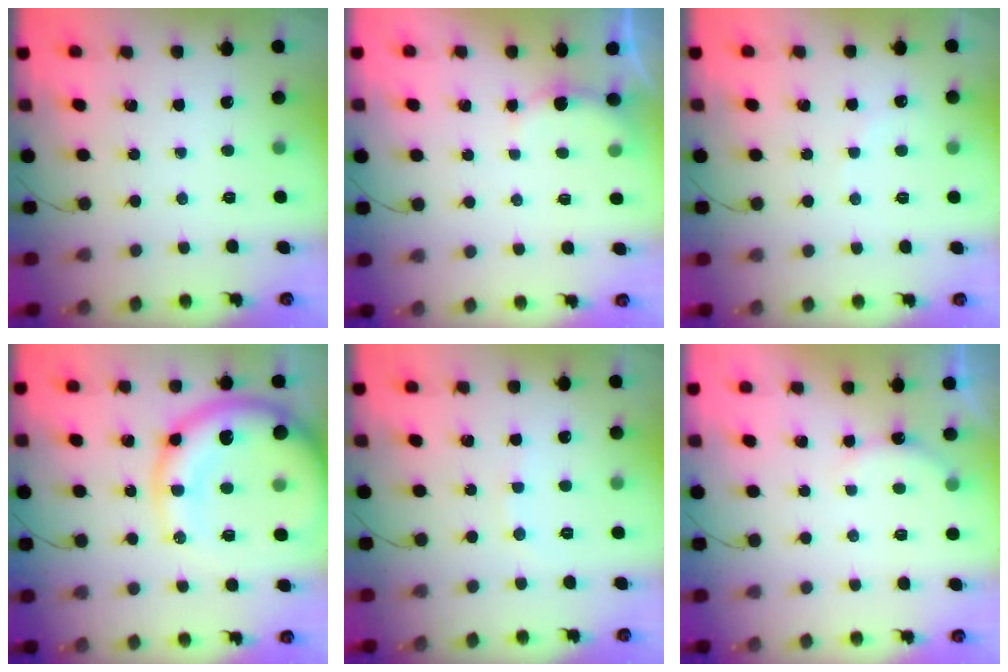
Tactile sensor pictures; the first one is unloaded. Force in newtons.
{"total": 2.7, "press": 2.6, "slide": 0.6}
{"total": 3.4, "press": 3.2, "slide": 1.0}
{"total": 19.2, "press": 18.6, "slide": 4.5}
{"total": 4.2, "press": 4.1, "slide": 1.1}
{"total": 4.9, "press": 4.8, "slide": 1.0}